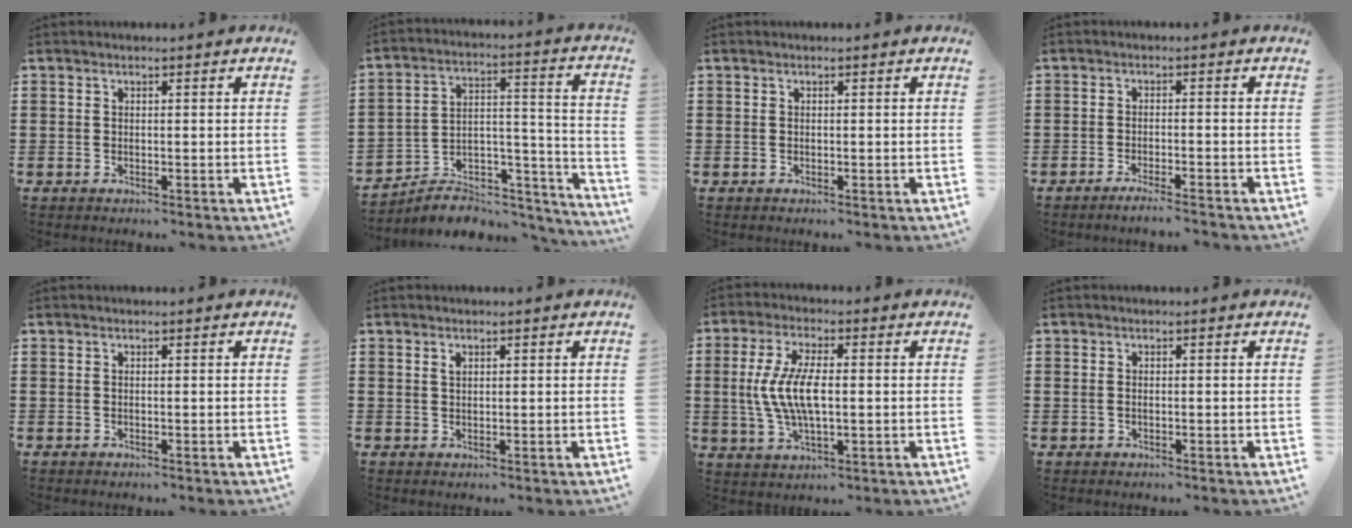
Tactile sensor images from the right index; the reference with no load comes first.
{"total": 5.3, "force": [-4.5, 2.5, 1.1], "torque": [-0.019, 0.004, -0.085]}
{"total": 0.0}
{"total": 2.3, "force": [-2.1, -0.4, 0.9], "torque": [-0.014, 0.001, -0.040]}
{"total": 0.0}
{"total": 0.8, "force": [0.4, 0.4, 0.6], "torque": [-0.013, 0.003, 0.008]}
{"total": 8.4, "force": [-0.2, 3.0, 7.8], "torque": [-0.184, -0.007, -0.016]}
{"total": 0.8, "force": [-0.1, 0.5, 0.6], "torque": [-0.014, 0.003, -0.003]}